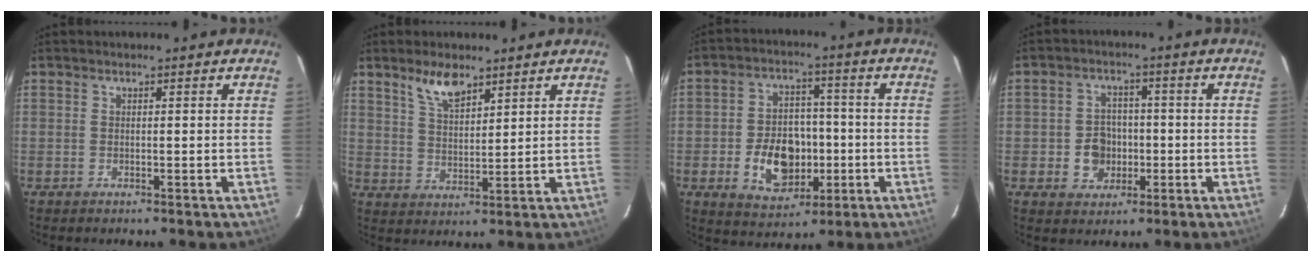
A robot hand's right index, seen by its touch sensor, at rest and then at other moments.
{"total": 6.3, "force": [4.6, 2.4, 3.6], "torque": [-0.065, 0.002, 0.091]}
{"total": 12.4, "force": [-3.4, 8.8, 8.1], "torque": [-0.165, 0.016, -0.039]}
{"total": 6.4, "force": [-1.6, 5.7, 2.2], "torque": [-0.054, 0.015, -0.019]}